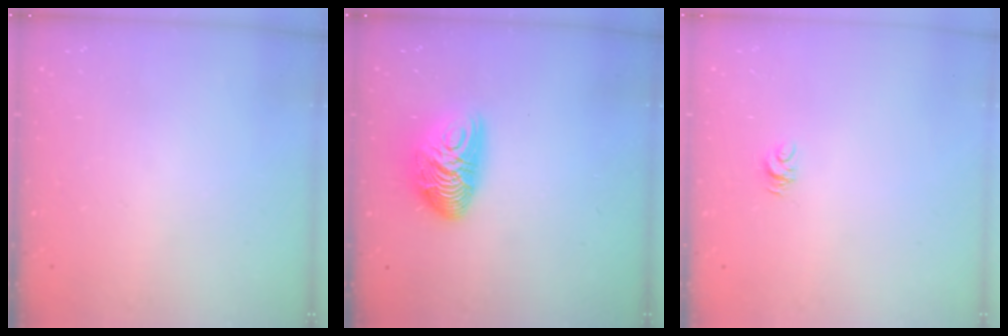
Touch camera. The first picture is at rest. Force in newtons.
{"total": 12.5, "press": 12.5, "slide": 0.3}
{"total": 3.7, "press": 3.7, "slide": 0.1}